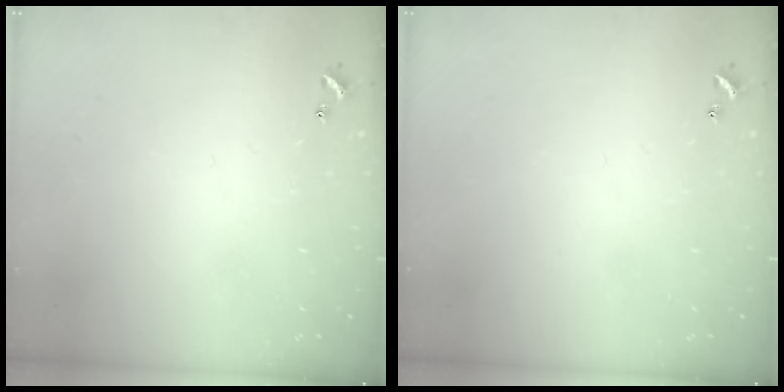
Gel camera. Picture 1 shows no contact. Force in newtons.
{"total": 0.0}